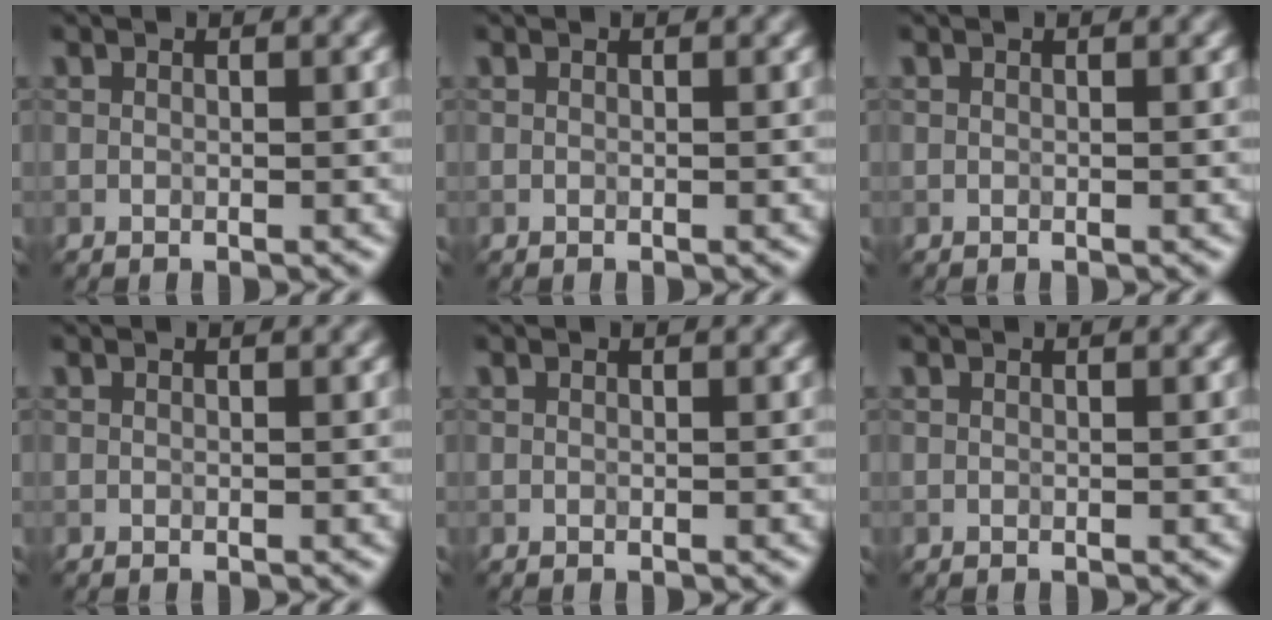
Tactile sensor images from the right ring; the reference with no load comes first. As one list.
[{"total": 0.0}, {"total": 0.0}, {"total": 0.0}, {"total": 0.0}, {"total": 0.0}]